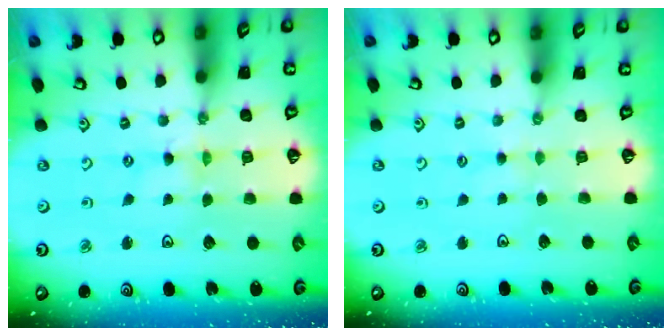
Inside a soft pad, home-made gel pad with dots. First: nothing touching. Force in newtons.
{"total": 1.8, "press": 1.7, "slide": 0.3}